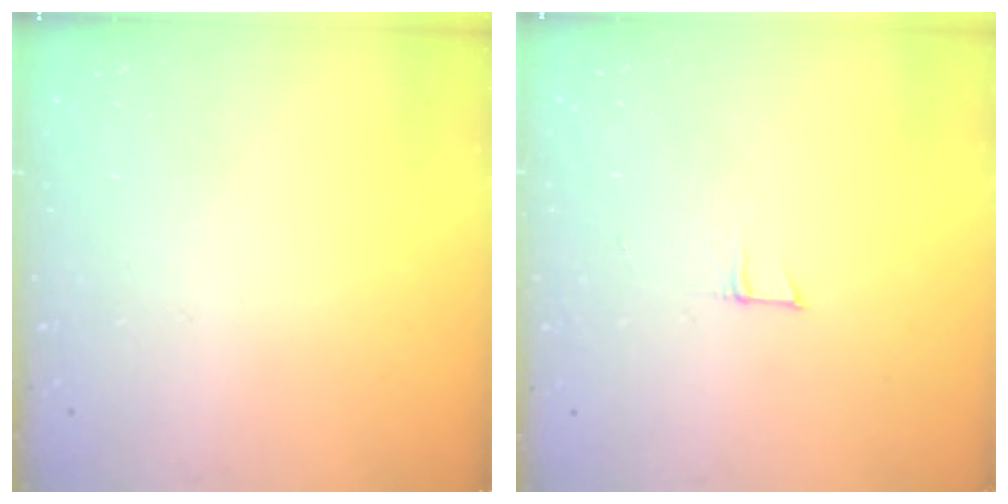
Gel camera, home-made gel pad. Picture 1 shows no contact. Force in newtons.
{"total": 3.9, "press": 3.9, "slide": 0.3}